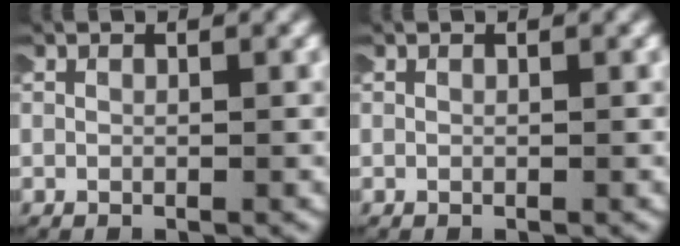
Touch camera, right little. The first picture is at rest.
{"total": 0.0}